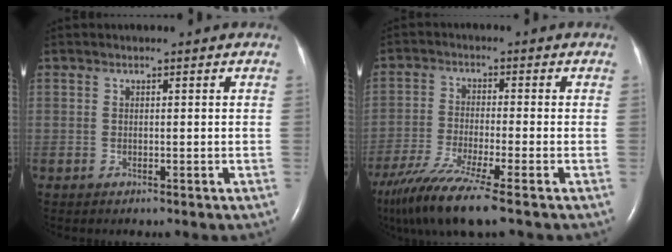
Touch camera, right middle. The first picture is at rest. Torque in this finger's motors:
{"motor_torque": [1.09, -1.05, 0.19, 0.07]}